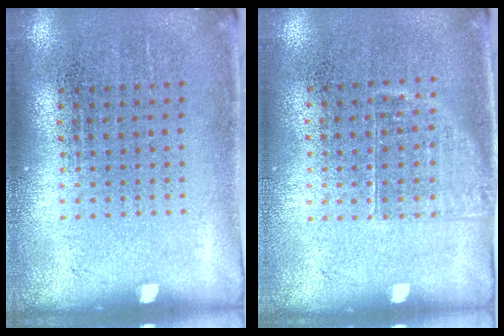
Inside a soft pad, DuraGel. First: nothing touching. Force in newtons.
{"total": 1.1, "press": 0.9, "slide": 0.6}